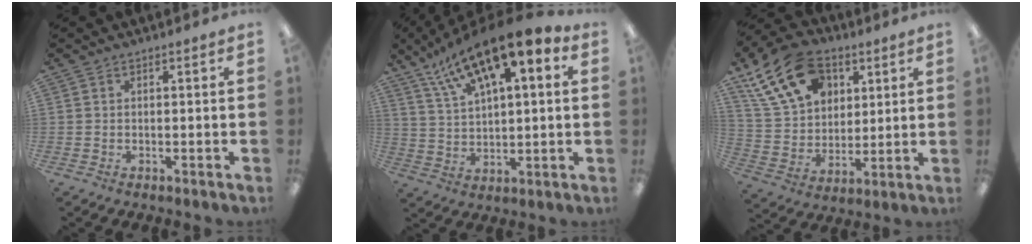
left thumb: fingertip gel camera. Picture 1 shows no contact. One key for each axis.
{"total": 16.0, "fx": 11.0, "fy": 5.2, "fz": 10.3, "tx": -0.189, "ty": -0.063, "tz": 0.191}
{"total": 19.7, "fx": 10.3, "fy": 13.5, "fz": 10.0, "tx": -0.178, "ty": -0.030, "tz": 0.194}